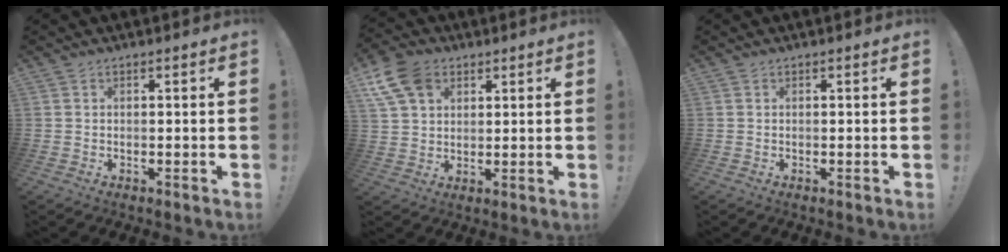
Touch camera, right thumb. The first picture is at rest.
{"total": 11.9, "force": [5.7, 8.3, 6.3], "torque": [-0.114, -0.023, 0.112]}
{"total": 0.0}